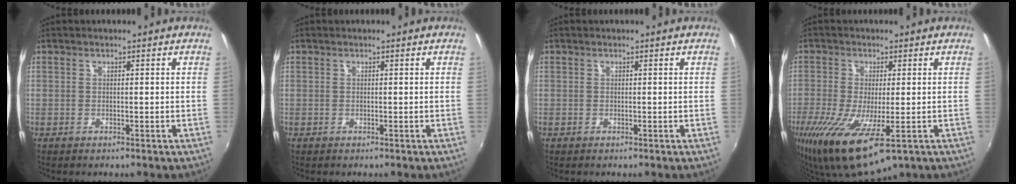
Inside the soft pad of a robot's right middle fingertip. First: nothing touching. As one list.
[{"total": 0.0}, {"total": 0.0}, {"total": 13.6, "force": [-5.9, 4.6, 11.4], "torque": [-0.241, -0.056, -0.099]}]